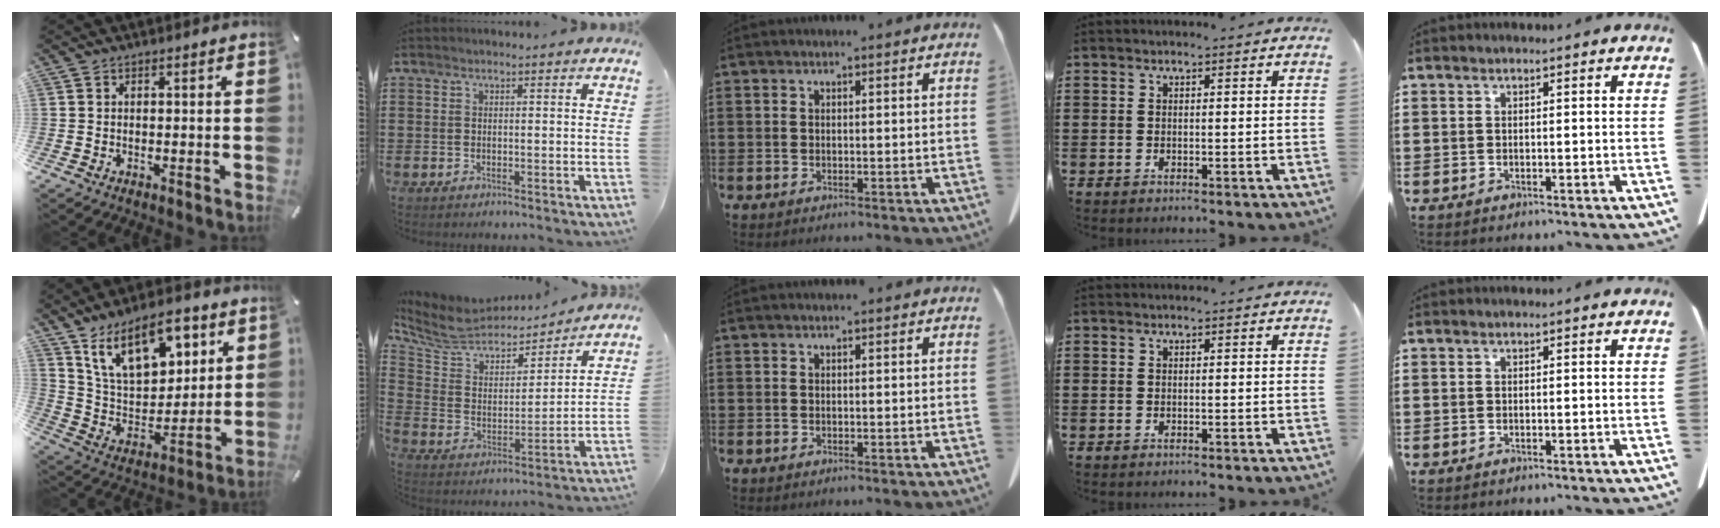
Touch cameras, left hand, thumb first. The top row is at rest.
{"thumb": {"total": 17.3, "force": [10.2, 9.7, 10.2], "torque": [-0.187, -0.043, 0.183]}, "index": {"total": 7.1, "force": [6.3, 2.8, 1.8], "torque": [-0.076, -0.043, 0.108]}}